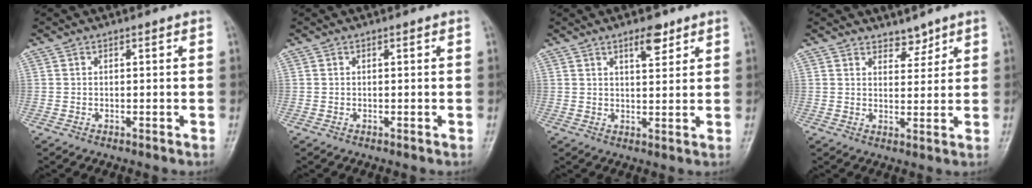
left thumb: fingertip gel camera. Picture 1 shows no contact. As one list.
[{"total": 0.0}, {"total": 4.5, "force": [2.9, 1.7, 3.0], "torque": [-0.032, -0.018, 0.045]}, {"total": 3.2, "force": [2.7, 1.6, 0.6], "torque": [0.013, -0.020, 0.042]}]